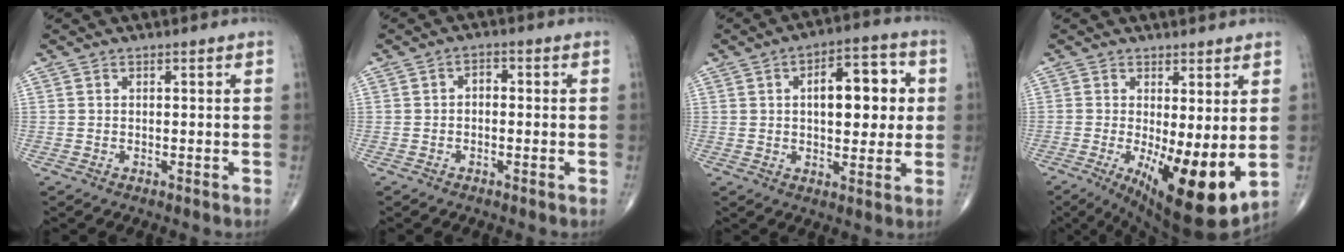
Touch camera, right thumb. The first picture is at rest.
{"total": 2.1, "force": [-0.2, 1.4, 1.5], "torque": [-0.014, 0.011, -0.010]}
{"total": 12.8, "force": [2.1, 6.4, 10.8], "torque": [-0.118, 0.011, 0.028]}
{"total": 13.8, "force": [-1.7, 4.3, 13.0], "torque": [-0.198, -0.032, -0.012]}